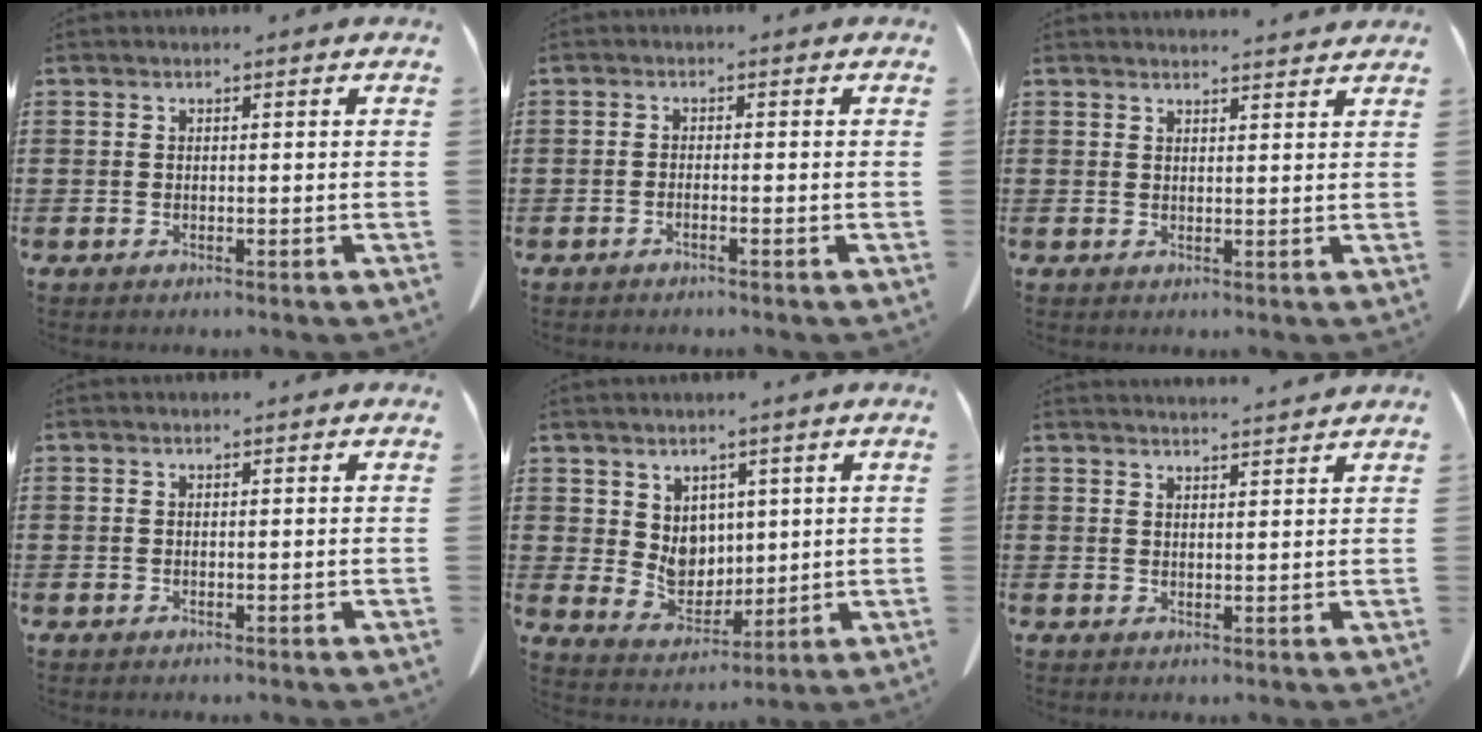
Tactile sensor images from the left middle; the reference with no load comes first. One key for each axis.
{"total": 1.0, "fx": -0.9, "fy": -0.1, "fz": 0.6, "tx": -0.009, "ty": -0.002, "tz": -0.016}
{"total": 2.2, "fx": 2.2, "fy": 0.0, "fz": 0.2, "tx": -0.002, "ty": -0.006, "tz": 0.040}
{"total": 0.0}
{"total": 5.2, "fx": 3.1, "fy": 4.0, "fz": 1.2, "tx": -0.046, "ty": -0.008, "tz": 0.061}
{"total": 2.5, "fx": 2.5, "fy": -0.3, "fz": 0.3, "tx": -0.011, "ty": -0.005, "tz": 0.048}